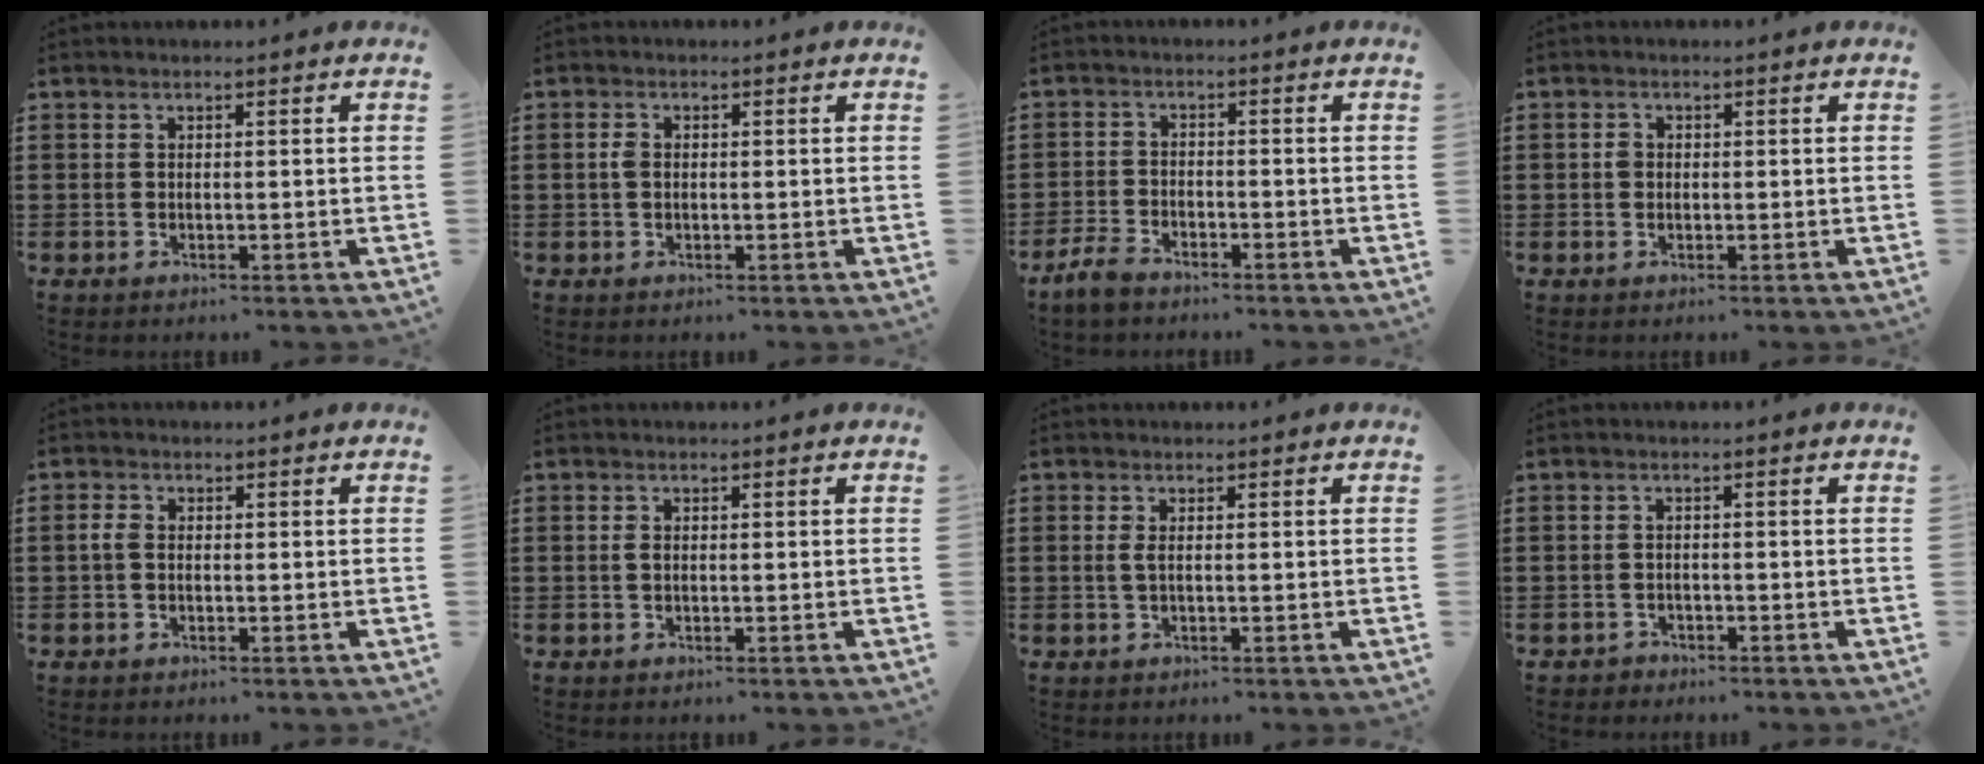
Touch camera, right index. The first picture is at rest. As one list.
[{"total": 1.6, "force": [0.1, 1.0, 1.2], "torque": [-0.027, 0.006, 0.000]}, {"total": 3.0, "force": [-2.6, 0.9, 1.1], "torque": [-0.037, 0.002, -0.056]}, {"total": 1.1, "force": [0.0, 0.9, 0.6], "torque": [-0.015, 0.005, 0.000]}, {"total": 1.7, "force": [-0.2, 1.1, 1.2], "torque": [-0.035, -0.001, -0.006]}, {"total": 0.7, "force": [0.0, 0.4, 0.6], "torque": [-0.022, -0.003, -0.003]}, {"total": 1.3, "force": [0.0, 0.3, 1.3], "torque": [-0.032, -0.003, -0.003]}, {"total": 1.2, "force": [-1.1, 0.4, 0.0], "torque": [-0.004, 0.002, -0.025]}]